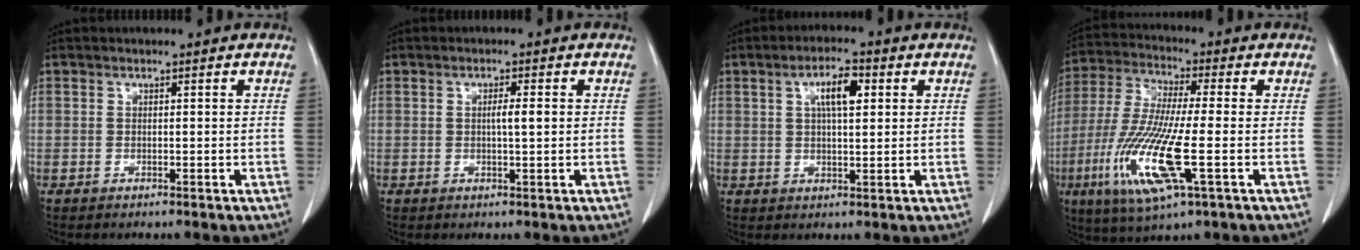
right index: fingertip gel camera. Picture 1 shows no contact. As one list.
[{"total": 2.7, "force": [0.2, 0.5, 2.7], "torque": [-0.050, 0.002, 0.005]}, {"total": 6.1, "force": [1.9, 1.9, 5.5], "torque": [-0.100, 0.008, 0.035]}, {"total": 15.4, "force": [-4.7, 1.9, 14.6], "torque": [-0.314, -0.026, -0.088]}]